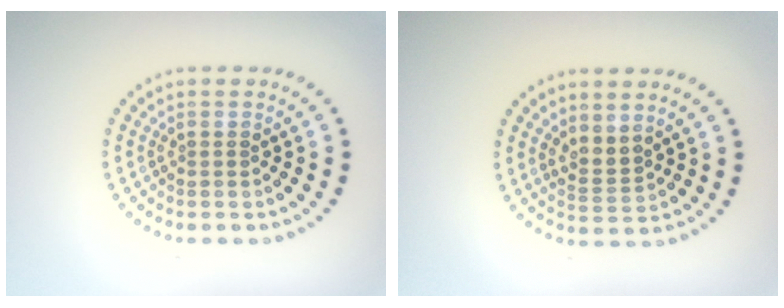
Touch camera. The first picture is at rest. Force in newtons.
{"total": 2.1, "press": 1.5, "slide": 1.4}